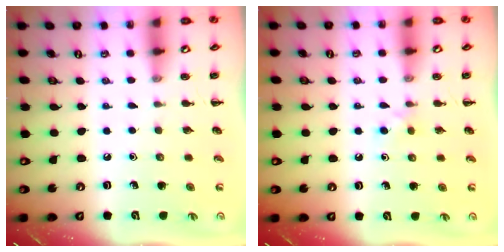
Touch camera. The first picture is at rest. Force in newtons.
{"total": 2.8, "press": 2.6, "slide": 1.2}